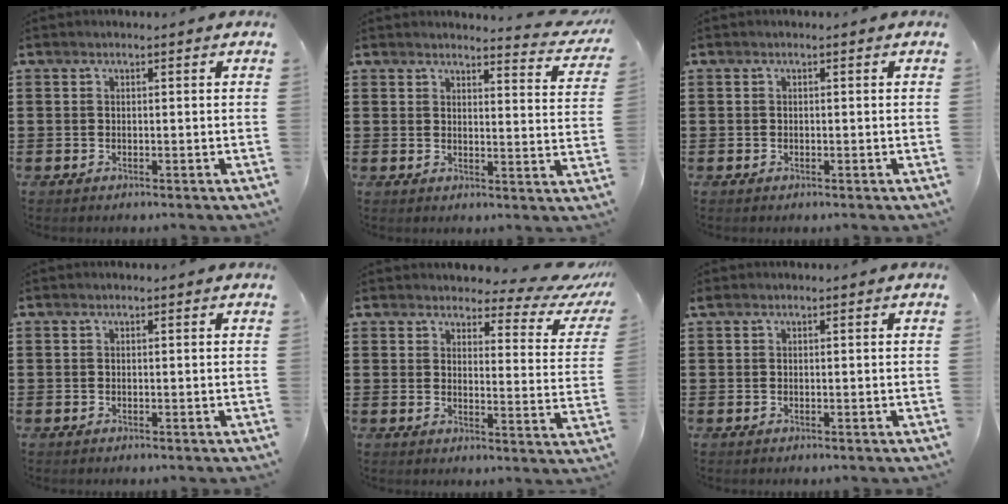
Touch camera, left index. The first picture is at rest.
{"total": 3.4, "force": [3.2, 0.0, 1.0], "torque": [-0.018, -0.022, 0.054]}
{"total": 0.0}
{"total": 0.0}
{"total": 4.9, "force": [4.3, 1.1, 2.2], "torque": [-0.050, -0.027, 0.069]}
{"total": 0.0}